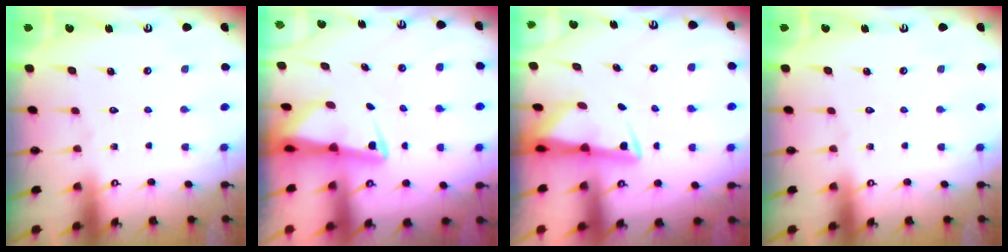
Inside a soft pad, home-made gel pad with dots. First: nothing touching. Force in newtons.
{"total": 2.6, "press": 2.5, "slide": 0.5}
{"total": 2.9, "press": 2.8, "slide": 0.6}
{"total": 0.0}